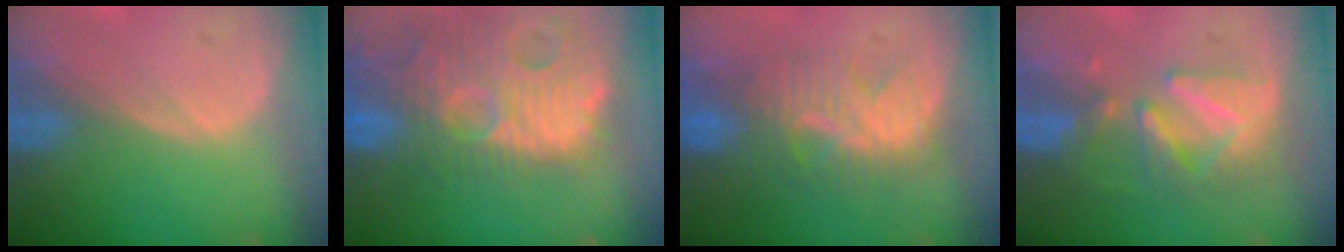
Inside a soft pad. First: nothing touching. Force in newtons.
{"total": 14.7, "press": 12.6, "slide": 7.6}
{"total": 8.3, "press": 8.0, "slide": 2.2}
{"total": 8.5, "press": 7.8, "slide": 3.4}